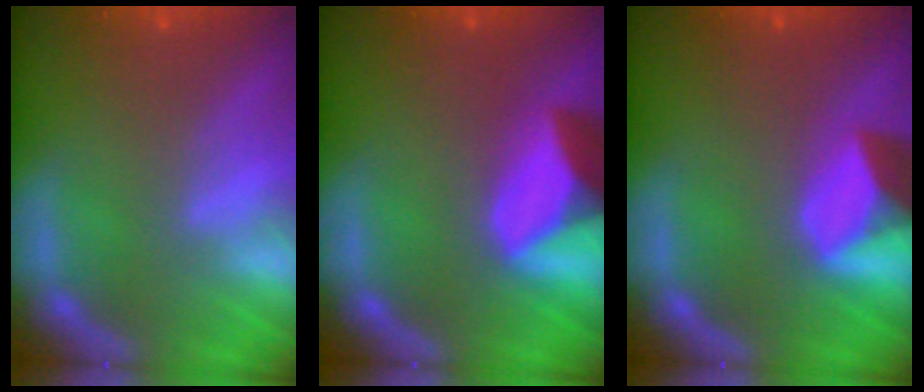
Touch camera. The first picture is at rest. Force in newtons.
{"total": 9.4}
{"total": 6.4}